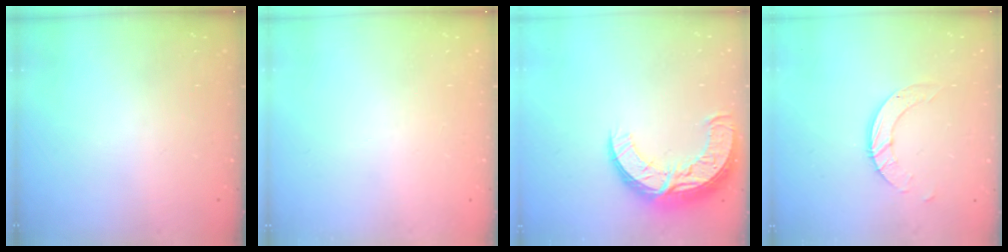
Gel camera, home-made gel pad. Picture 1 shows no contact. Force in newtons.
{"total": 0.0}
{"total": 13.9, "press": 13.9, "slide": 1.3}
{"total": 6.5, "press": 6.5, "slide": 0.5}